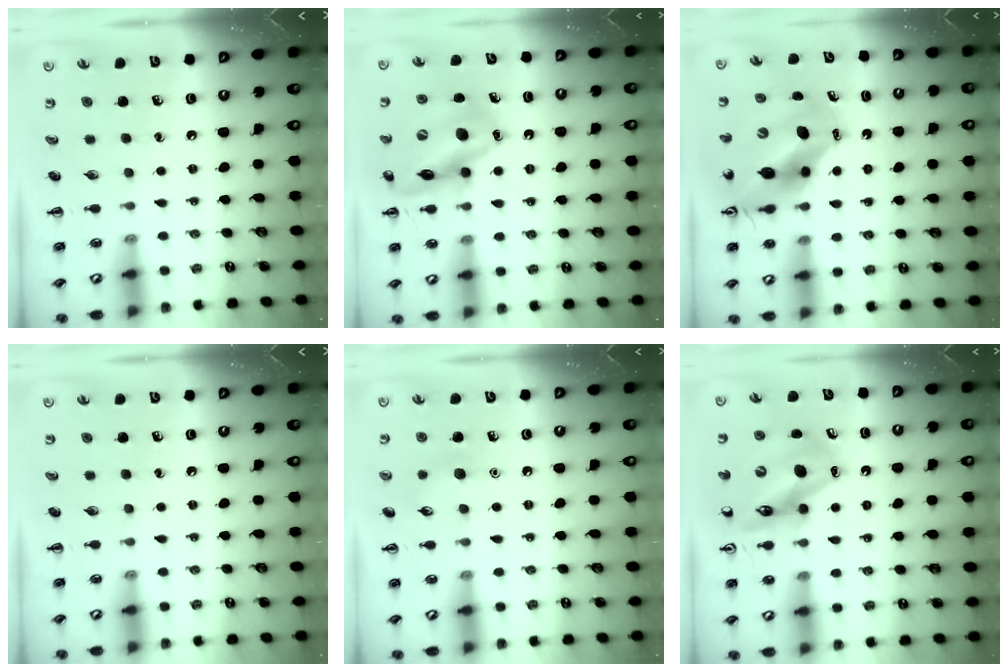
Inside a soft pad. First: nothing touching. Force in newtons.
{"total": 15.8, "press": 15.5, "slide": 3.1}
{"total": 12.4, "press": 11.7, "slide": 3.9}
{"total": 0.0}
{"total": 5.8, "press": 5.7, "slide": 1.3}
{"total": 12.8, "press": 12.1, "slide": 4.2}